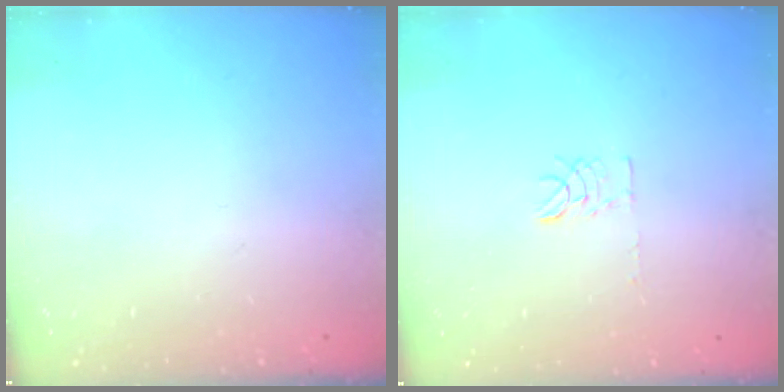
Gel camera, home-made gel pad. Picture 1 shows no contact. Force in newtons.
{"total": 5.3, "press": 5.3, "slide": 0.3}